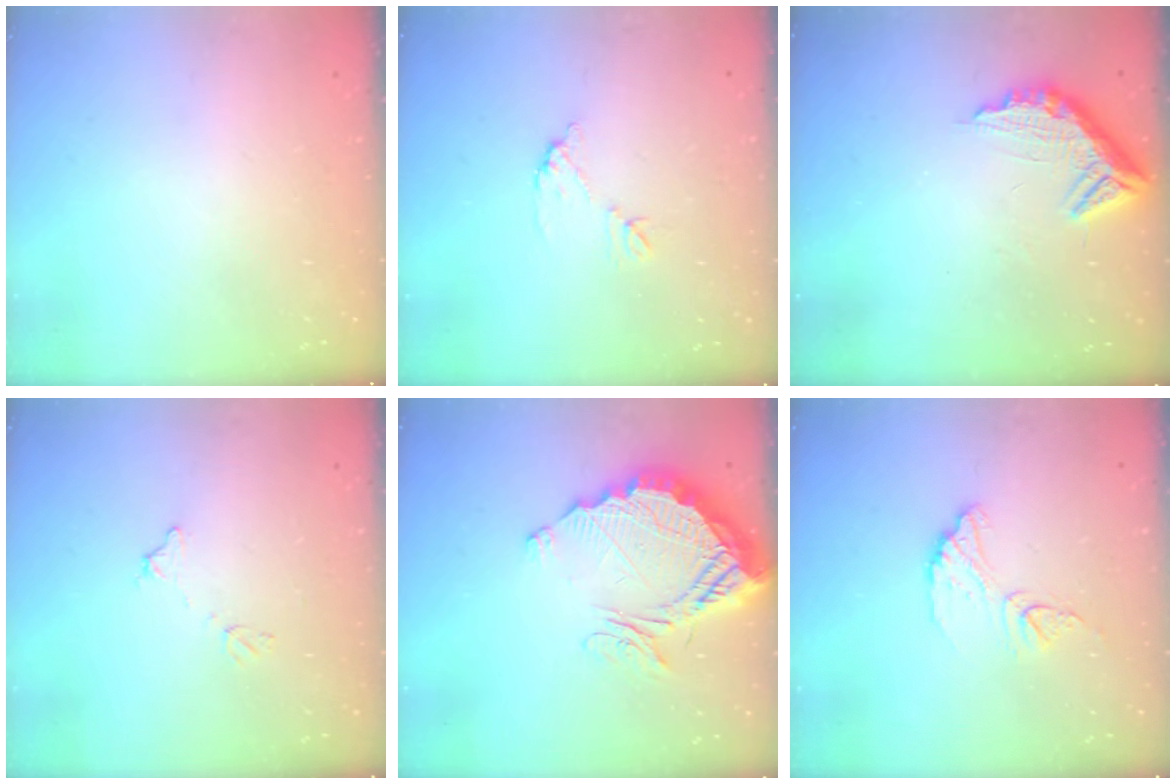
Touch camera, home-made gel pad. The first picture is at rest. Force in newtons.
{"total": 6.5, "press": 6.4, "slide": 0.5}
{"total": 11.3, "press": 11.3, "slide": 1.0}
{"total": 7.0, "press": 7.0, "slide": 0.3}
{"total": 15.2, "press": 15.2, "slide": 1.3}
{"total": 9.5, "press": 9.5, "slide": 0.6}